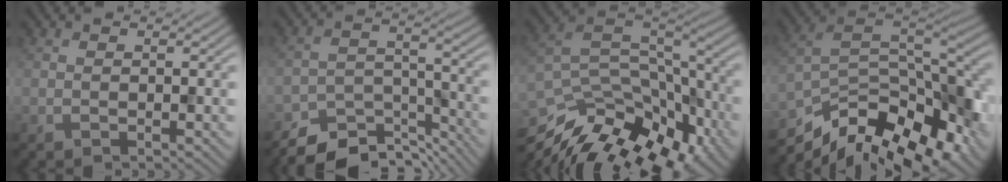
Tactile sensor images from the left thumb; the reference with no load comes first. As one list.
[{"total": 9.5, "force": [-8.4, 2.9, 3.2], "torque": [-0.049, -0.002, -0.143]}, {"total": 15.0, "force": [-10.3, 6.8, 8.5], "torque": [-0.205, -0.020, -0.163]}, {"total": 15.2, "force": [-9.1, 6.3, 10.4], "torque": [-0.206, -0.019, -0.149]}]